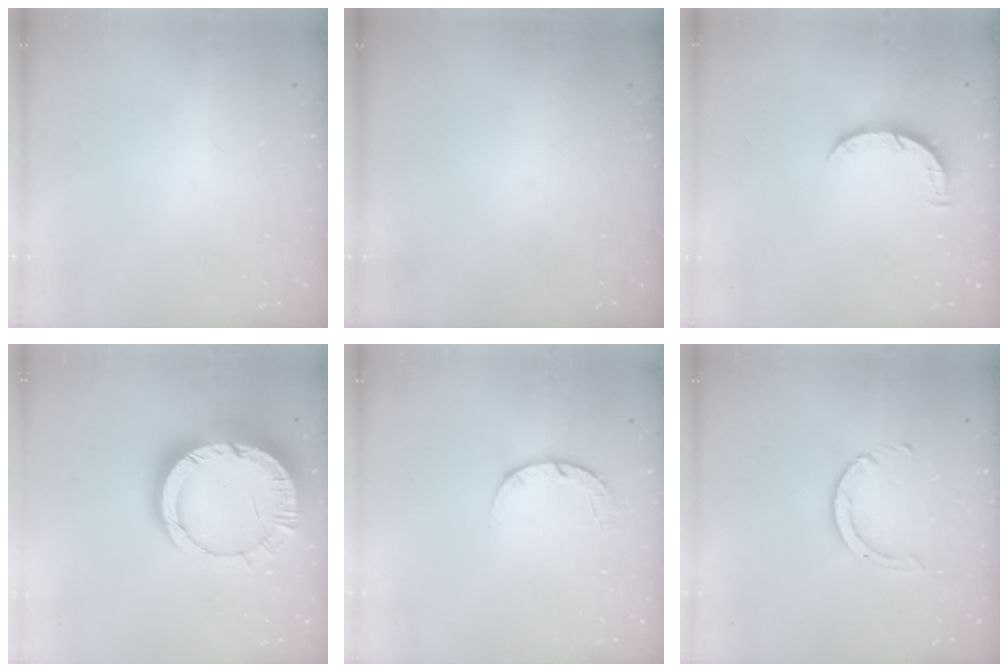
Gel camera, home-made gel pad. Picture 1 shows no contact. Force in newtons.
{"total": 0.0}
{"total": 5.2, "press": 5.2, "slide": 0.5}
{"total": 17.1, "press": 17.0, "slide": 1.9}
{"total": 4.6, "press": 4.5, "slide": 0.7}
{"total": 2.5, "press": 2.5, "slide": 0.2}